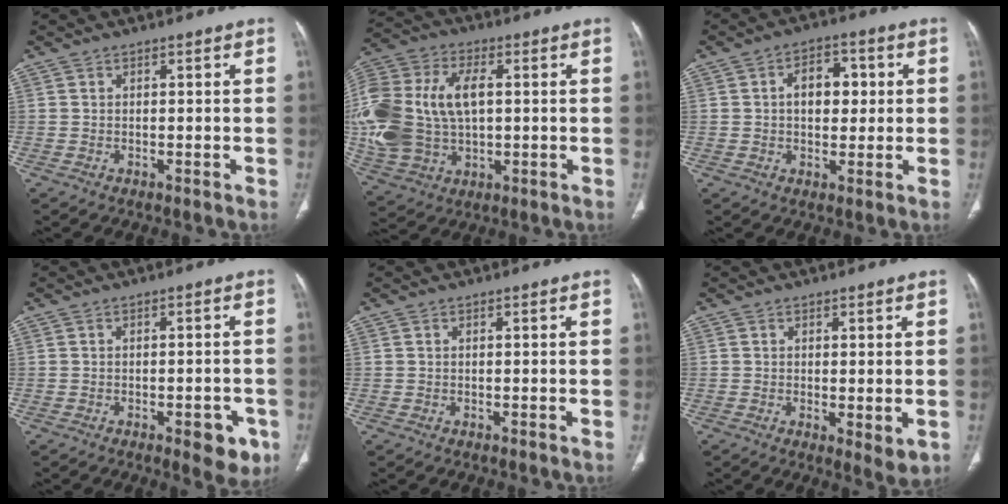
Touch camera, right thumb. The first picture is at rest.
{"total": 23.4, "force": [1.4, 14.8, 18.1], "torque": [-0.422, 0.006, 0.035]}
{"total": 7.9, "force": [1.0, 5.2, 5.8], "torque": [-0.059, 0.012, 0.012]}
{"total": 6.0, "force": [-2.7, 2.6, 4.7], "torque": [-0.039, 0.005, -0.027]}
{"total": 0.0}
{"total": 4.1, "force": [-0.5, 1.5, 3.8], "torque": [-0.059, -0.017, -0.003]}